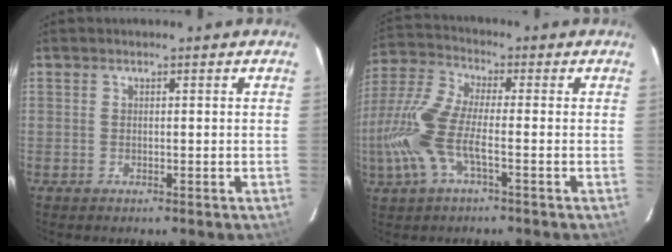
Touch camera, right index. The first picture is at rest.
{"total": 12.6, "force": [-3.4, 3.9, 11.5], "torque": [-0.262, -0.002, -0.073]}